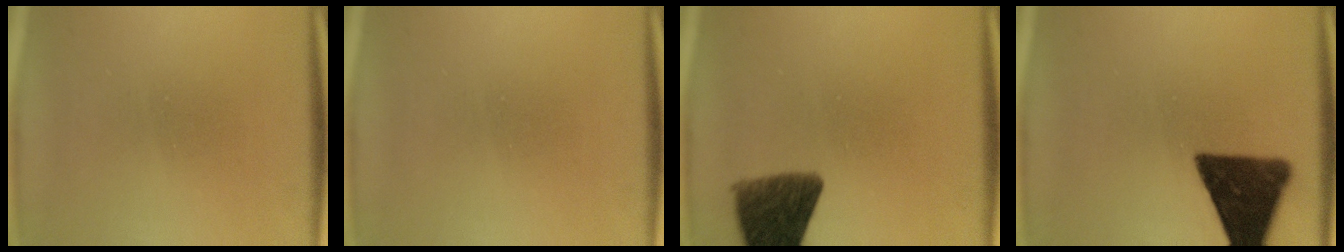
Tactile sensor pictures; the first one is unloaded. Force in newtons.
{"total": 0.0}
{"total": 10.6}
{"total": 13.5}